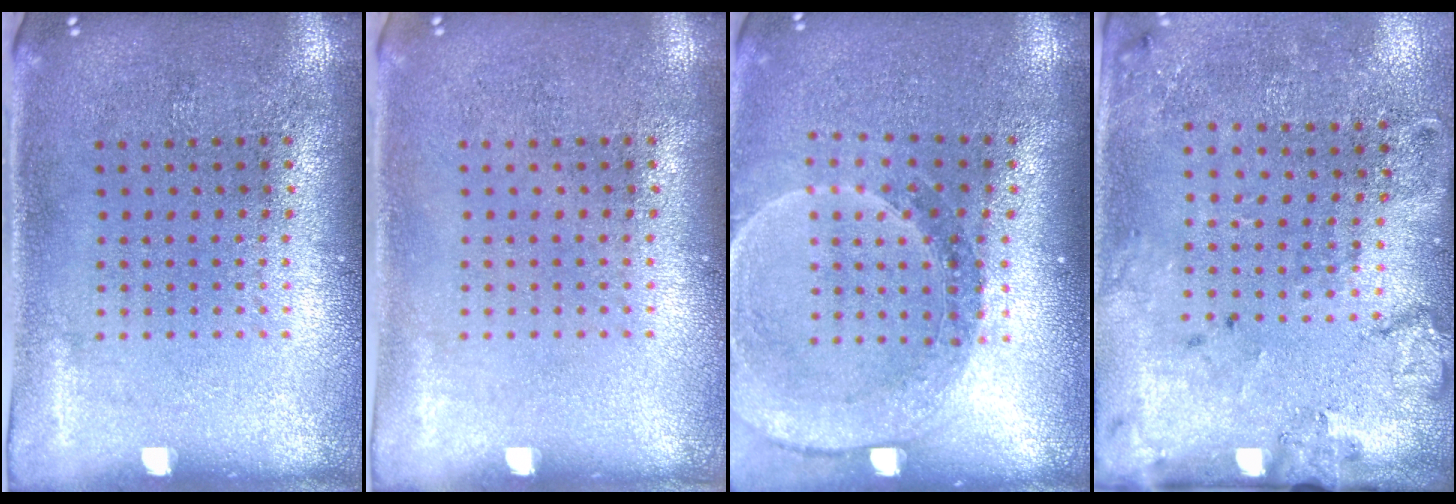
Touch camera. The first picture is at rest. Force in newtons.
{"total": 0.0}
{"total": 1.6, "press": 1.6, "slide": 0.1}
{"total": 2.1, "press": 1.5, "slide": 1.5}